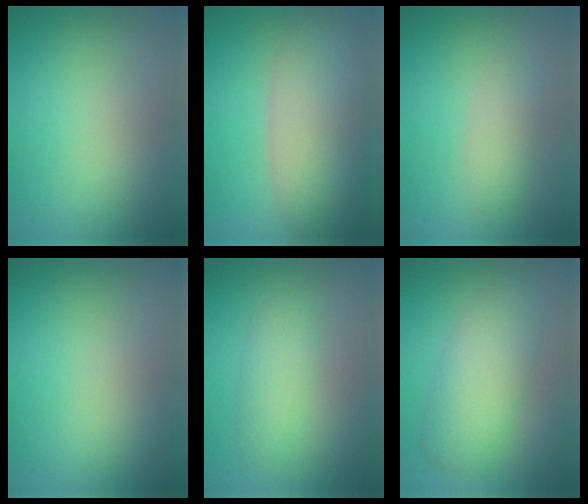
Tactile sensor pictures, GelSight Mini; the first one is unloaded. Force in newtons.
{"total": 7.5, "press": 7.5, "slide": 0.5}
{"total": 1.8, "press": 1.8, "slide": 0.0}
{"total": 0.0}
{"total": 2.3, "press": 2.3, "slide": 0.1}
{"total": 4.7, "press": 4.7, "slide": 0.2}